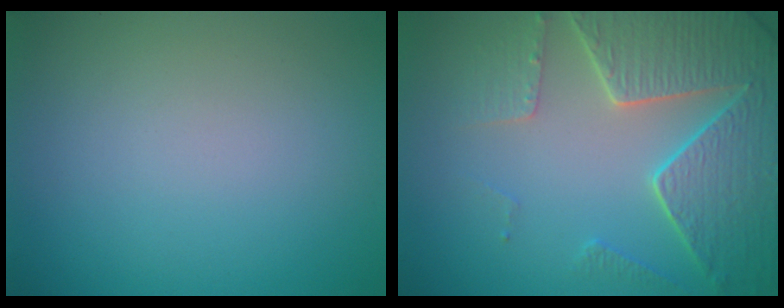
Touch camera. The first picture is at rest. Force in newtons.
{"total": 7.0, "press": 5.6, "slide": 4.2}